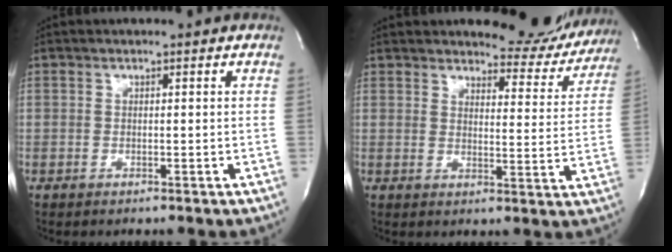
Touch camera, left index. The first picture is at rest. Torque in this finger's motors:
{"motor_torque": [0.99, -1.15, 0.60, 0.12]}